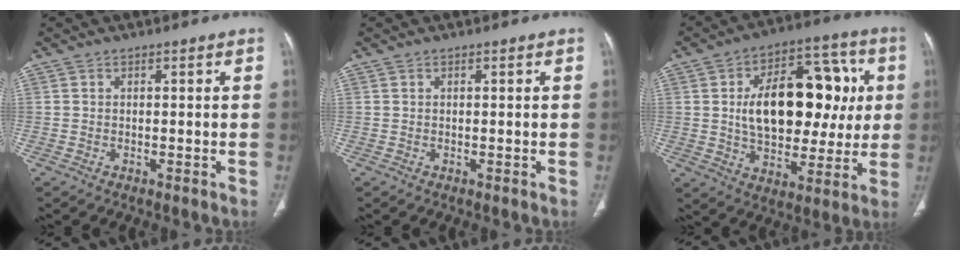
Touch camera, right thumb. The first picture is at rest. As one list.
[{"total": 0.0}, {"total": 22.8, "force": [2.9, 13.6, 18.0], "torque": [-0.232, 0.018, 0.049]}]